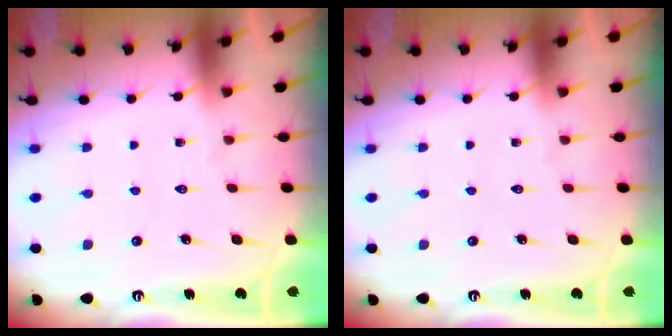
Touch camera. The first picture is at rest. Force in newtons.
{"total": 0.0}